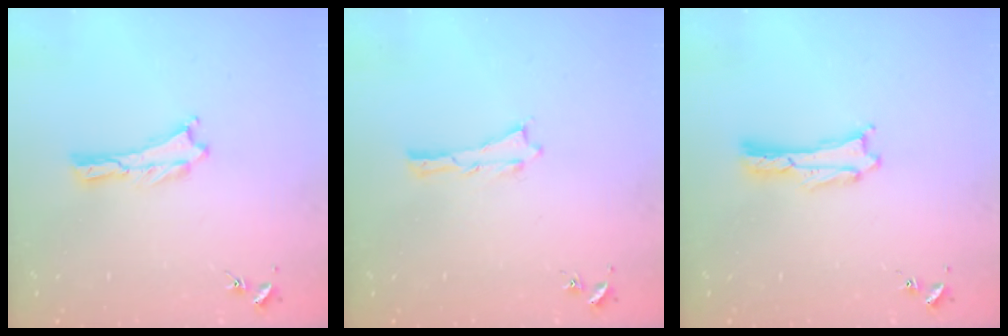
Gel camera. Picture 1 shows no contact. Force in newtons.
{"total": 0.0}
{"total": 0.0}